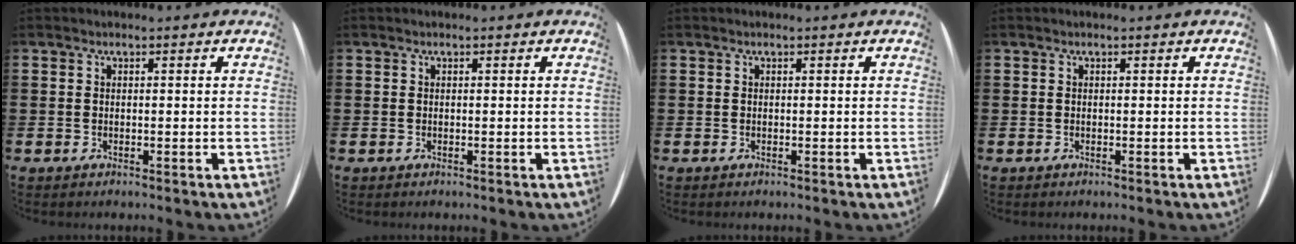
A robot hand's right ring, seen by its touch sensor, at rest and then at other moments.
{"total": 0.0}
{"total": 0.0}
{"total": 0.0}